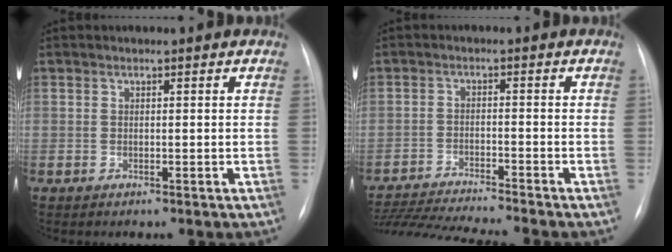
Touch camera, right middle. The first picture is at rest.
{"total": 13.6, "force": [-12.5, -1.1, 5.2], "torque": [-0.084, -0.018, -0.203]}